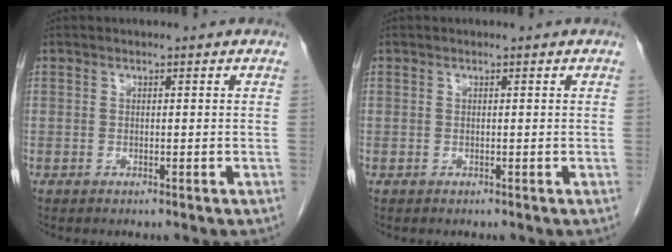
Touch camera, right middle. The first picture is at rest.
{"total": 0.0}